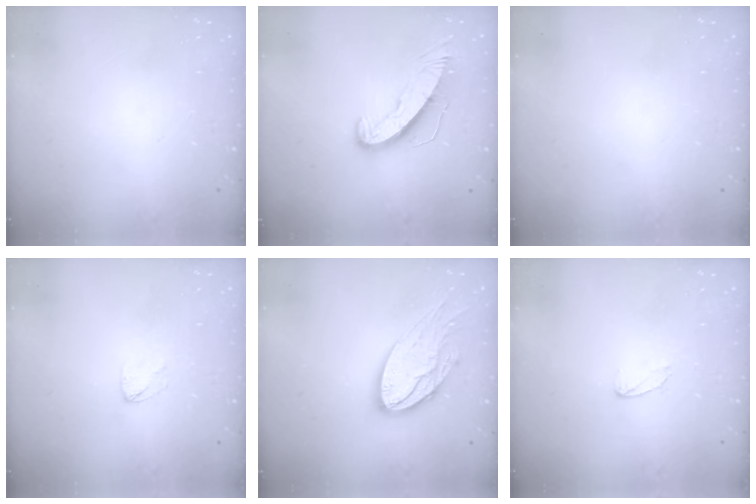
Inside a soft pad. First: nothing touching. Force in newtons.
{"total": 9.5, "press": 9.5, "slide": 0.4}
{"total": 0.0}
{"total": 2.5, "press": 2.5, "slide": 0.2}
{"total": 15.8, "press": 15.8, "slide": 1.0}
{"total": 4.1, "press": 4.1, "slide": 0.4}